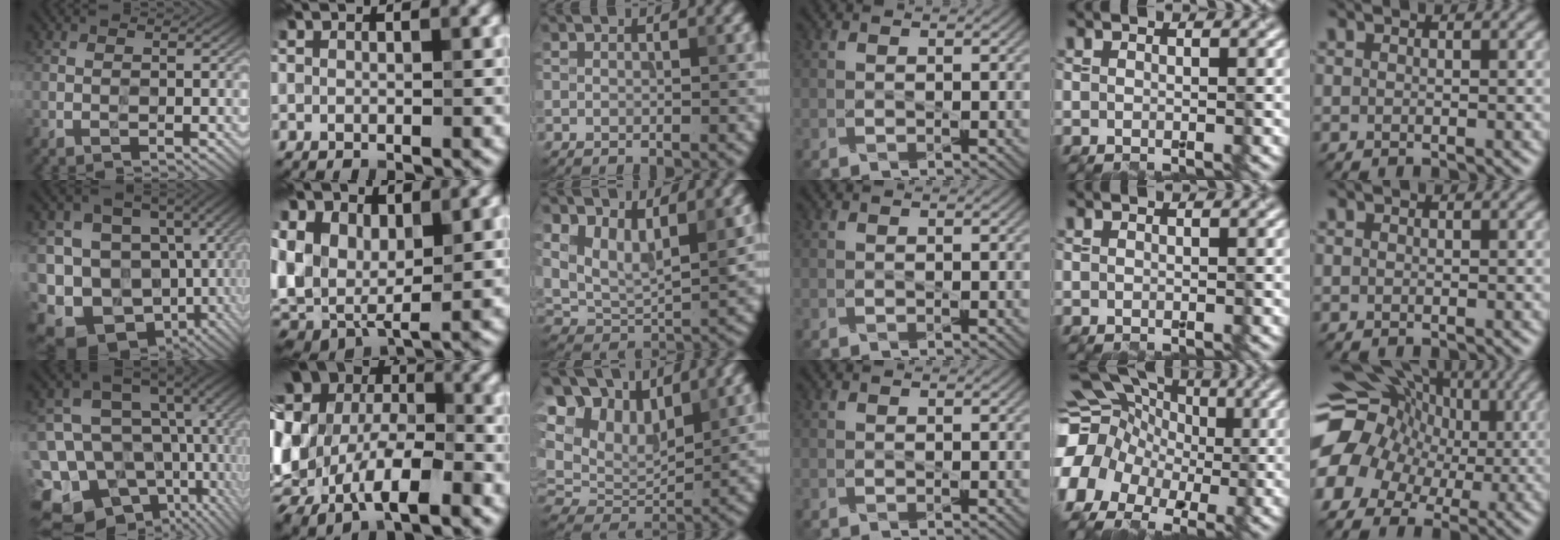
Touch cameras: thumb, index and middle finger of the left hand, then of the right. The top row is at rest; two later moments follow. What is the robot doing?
{"motion": "wipe", "object": "paper plate"}